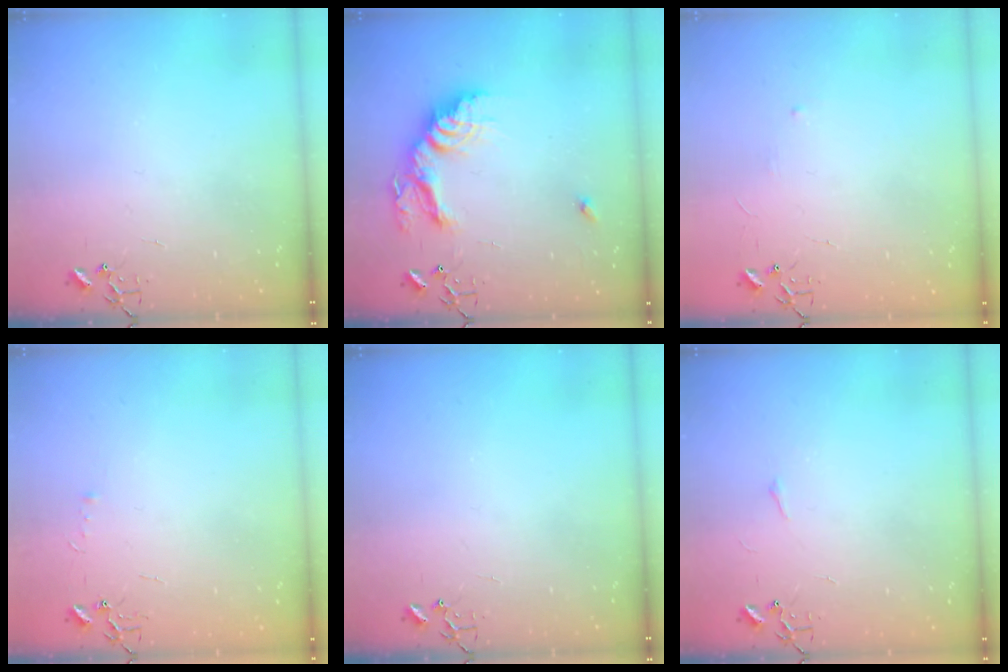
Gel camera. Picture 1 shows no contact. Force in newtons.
{"total": 17.3, "press": 17.3, "slide": 1.1}
{"total": 2.9, "press": 2.9, "slide": 0.4}
{"total": 3.1, "press": 3.1, "slide": 0.5}
{"total": 0.0}
{"total": 3.5, "press": 3.5, "slide": 0.6}